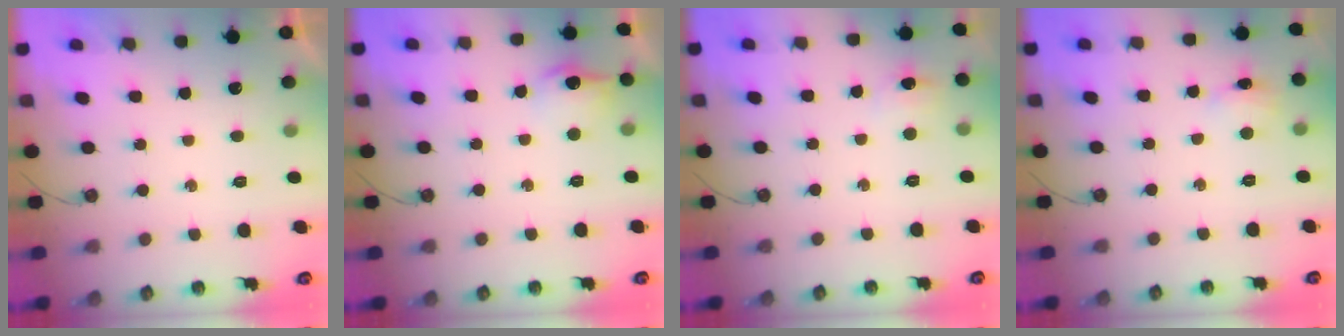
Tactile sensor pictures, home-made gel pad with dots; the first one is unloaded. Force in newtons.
{"total": 9.2, "press": 9.1, "slide": 0.9}
{"total": 4.3, "press": 4.1, "slide": 1.4}
{"total": 3.1, "press": 3.1, "slide": 0.5}